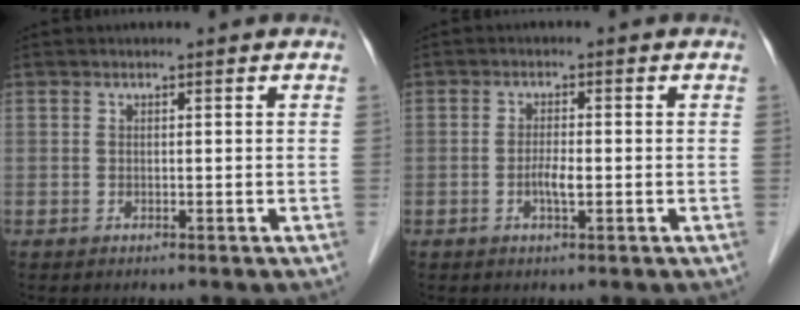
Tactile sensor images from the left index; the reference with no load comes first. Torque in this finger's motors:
{"motor_torque": [0.50, 0.40, 0.01, 0.01]}